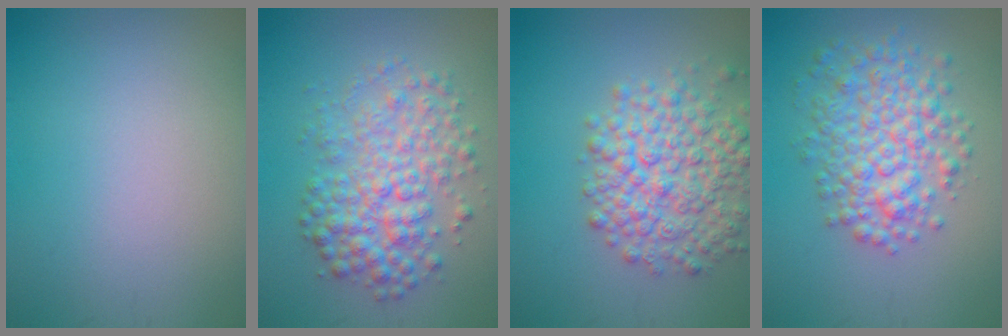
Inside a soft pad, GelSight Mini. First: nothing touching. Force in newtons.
{"total": 5.4, "press": 5.4, "slide": 0.0}
{"total": 6.4, "press": 6.4, "slide": 0.3}
{"total": 5.6, "press": 5.6, "slide": 0.1}